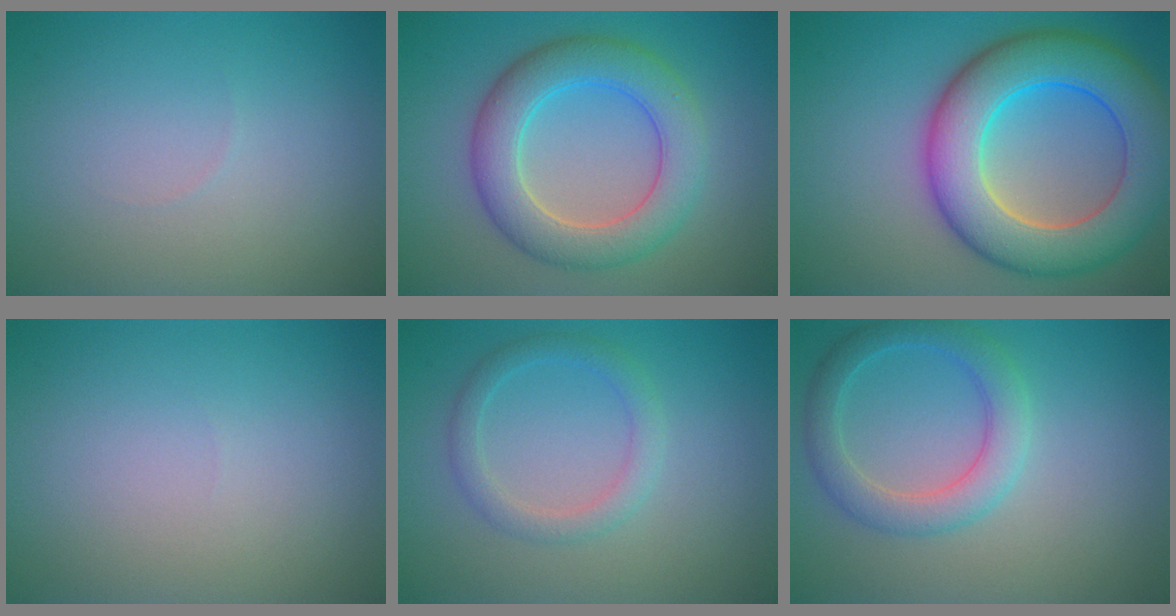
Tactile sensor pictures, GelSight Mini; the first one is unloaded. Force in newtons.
{"total": 6.5, "press": 6.5, "slide": 0.3}
{"total": 10.8, "press": 10.8, "slide": 0.5}
{"total": 0.0}
{"total": 2.3, "press": 2.3, "slide": 0.1}
{"total": 3.7, "press": 3.6, "slide": 0.3}